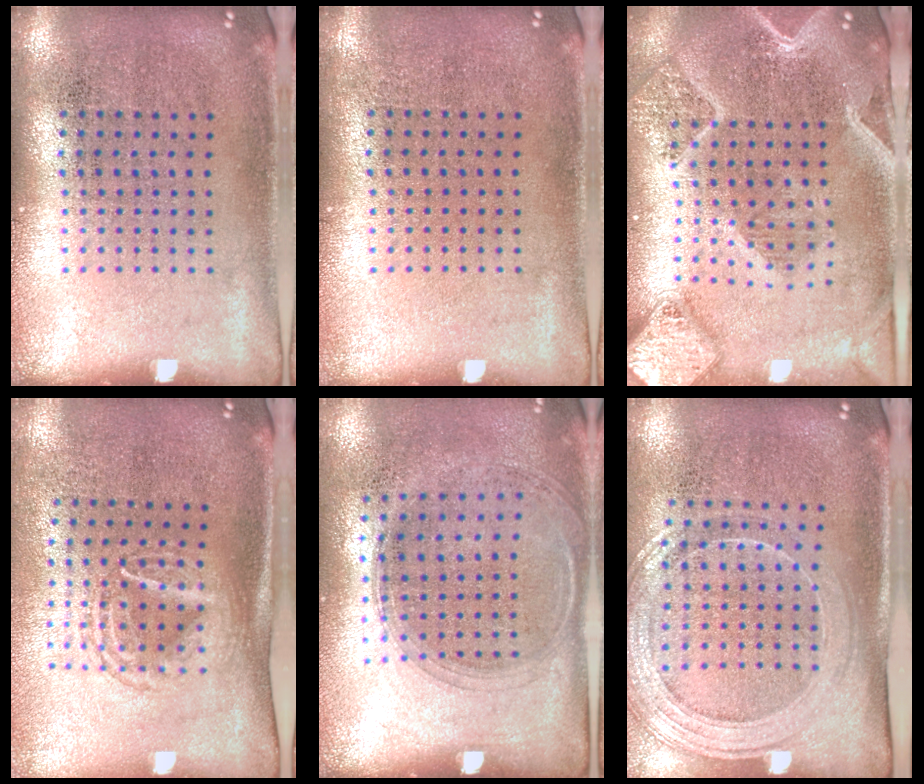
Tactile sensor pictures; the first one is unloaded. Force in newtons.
{"total": 0.0}
{"total": 2.9, "press": 2.5, "slide": 1.5}
{"total": 1.6, "press": 1.3, "slide": 0.9}
{"total": 1.4, "press": 1.2, "slide": 0.6}
{"total": 1.7, "press": 1.6, "slide": 0.6}